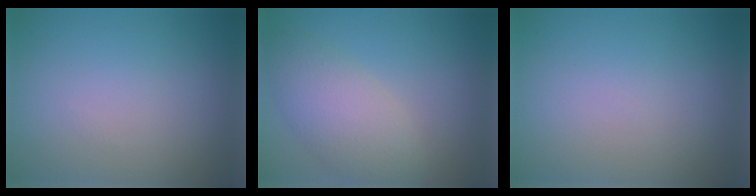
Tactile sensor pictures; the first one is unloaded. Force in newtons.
{"total": 5.1, "press": 5.1, "slide": 0.3}
{"total": 0.0}